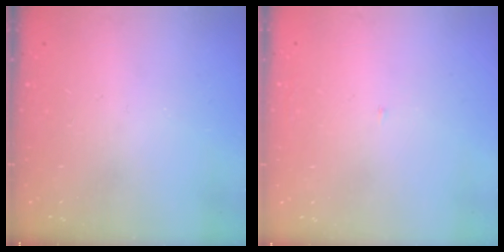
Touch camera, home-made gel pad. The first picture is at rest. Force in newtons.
{"total": 2.0, "press": 2.0, "slide": 0.2}